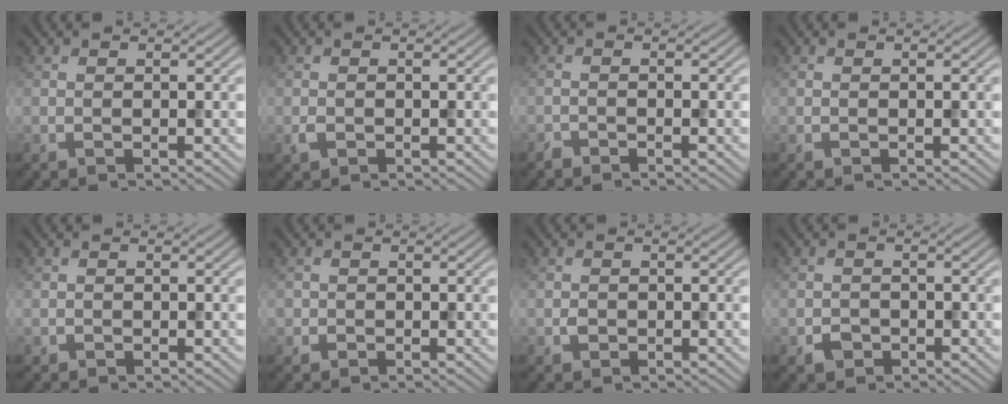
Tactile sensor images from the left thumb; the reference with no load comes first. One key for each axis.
{"total": 1.0, "fx": -0.4, "fy": 0.8, "fz": 0.5, "tx": -0.010, "ty": -0.005, "tz": -0.009}
{"total": 1.0, "fx": -1.0, "fy": 0.2, "fz": 0.1, "tx": 0.000, "ty": -0.001, "tz": -0.022}
{"total": 0.0}
{"total": 0.6, "fx": -0.1, "fy": 0.6, "fz": 0.0, "tx": 0.003, "ty": -0.005, "tz": -0.004}
{"total": 1.2, "fx": -0.2, "fy": 1.2, "fz": 0.1, "tx": 0.005, "ty": -0.004, "tz": -0.008}
{"total": 1.1, "fx": -0.3, "fy": 1.0, "fz": 0.3, "tx": -0.003, "ty": -0.004, "tz": -0.010}
{"total": 1.9, "fx": -1.1, "fy": 1.5, "fz": 0.5, "tx": -0.005, "ty": -0.004, "tz": -0.024}